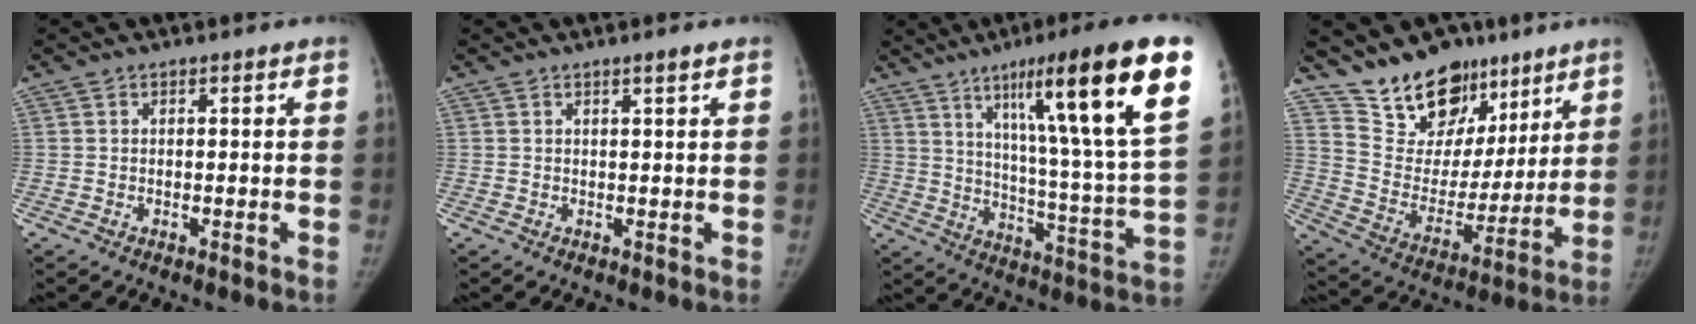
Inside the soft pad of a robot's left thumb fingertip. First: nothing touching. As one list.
[{"total": 1.2, "force": [0.8, -0.1, 0.8], "torque": [-0.012, -0.006, 0.015]}, {"total": 26.0, "force": [13.0, 2.8, 22.4], "torque": [-0.321, -0.037, 0.199]}, {"total": 18.6, "force": [13.1, 11.2, 6.9], "torque": [-0.052, -0.073, 0.226]}]